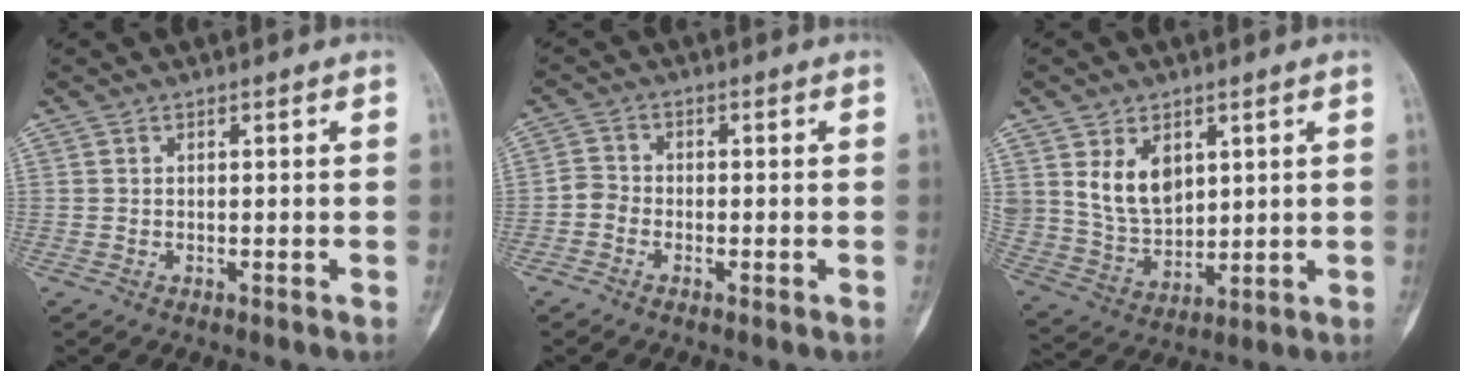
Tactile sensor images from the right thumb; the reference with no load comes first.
{"total": 2.3, "force": [-1.1, 1.8, 0.8], "torque": [-0.008, 0.011, -0.033]}
{"total": 10.1, "force": [3.8, 6.9, 6.3], "torque": [-0.093, -0.023, 0.092]}